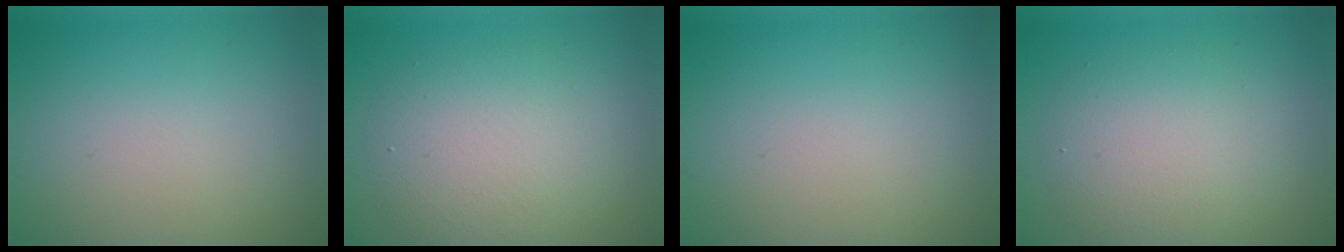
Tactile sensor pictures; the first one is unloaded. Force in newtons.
{"total": 5.4, "press": 5.3, "slide": 0.5}
{"total": 0.0}
{"total": 5.2, "press": 5.2, "slide": 0.1}